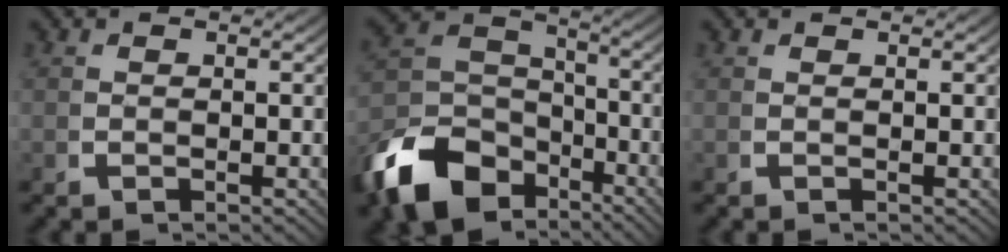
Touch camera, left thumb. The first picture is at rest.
{"total": 12.8, "force": [-5.0, 8.9, 7.8], "torque": [-0.154, -0.041, -0.071]}
{"total": 0.0}